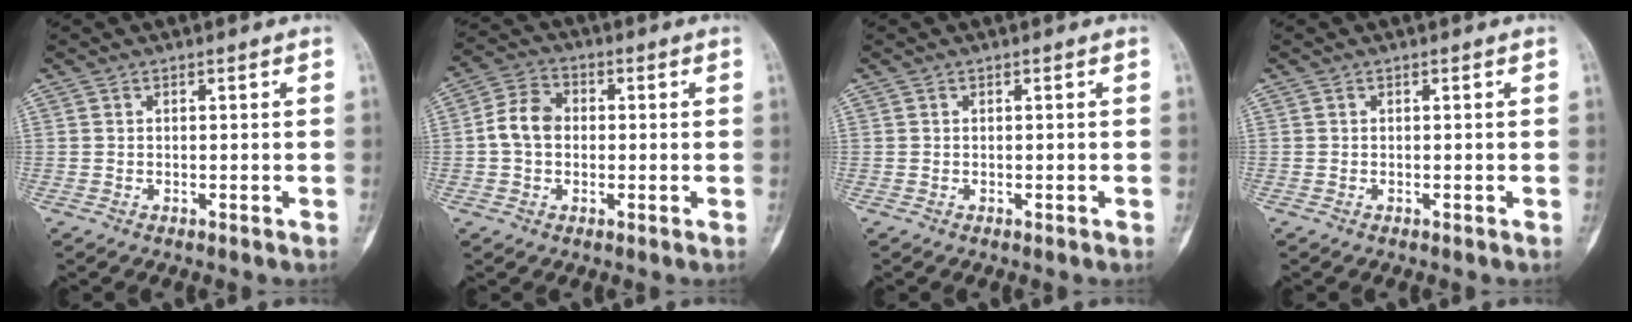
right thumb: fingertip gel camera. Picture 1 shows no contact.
{"total": 6.8, "force": [-0.1, 5.2, 4.3], "torque": [-0.073, 0.019, -0.012]}
{"total": 0.0}
{"total": 0.0}